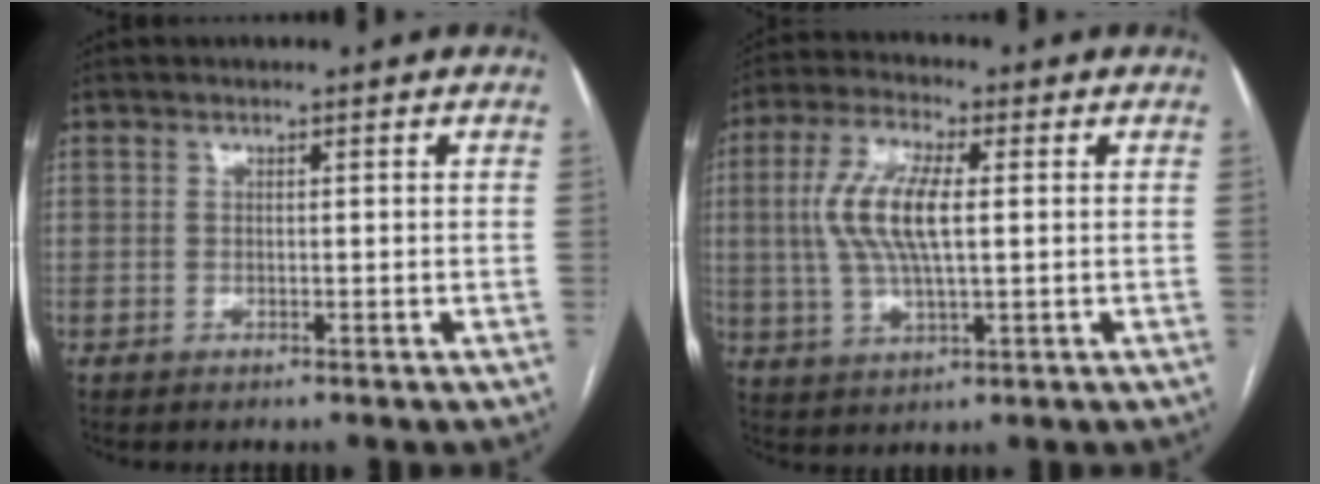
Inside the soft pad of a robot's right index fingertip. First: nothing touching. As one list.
[{"total": 9.9, "force": [1.2, 2.6, 9.5], "torque": [-0.205, 0.008, 0.022]}]